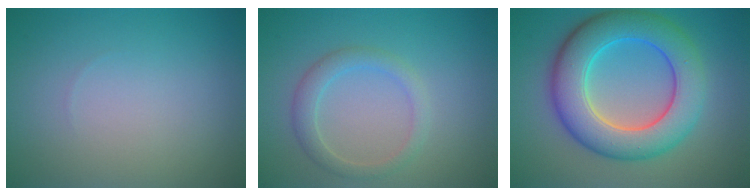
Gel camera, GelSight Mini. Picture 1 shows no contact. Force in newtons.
{"total": 2.3, "press": 2.3, "slide": 0.1}
{"total": 9.1, "press": 9.1, "slide": 0.1}